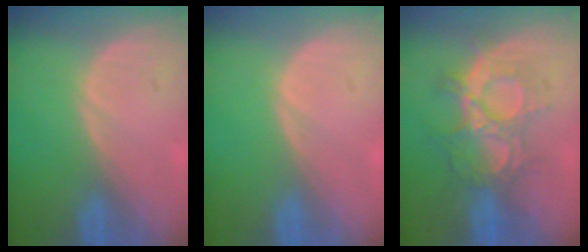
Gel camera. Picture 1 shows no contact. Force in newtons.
{"total": 0.0}
{"total": 8.8, "press": 8.5, "slide": 2.3}